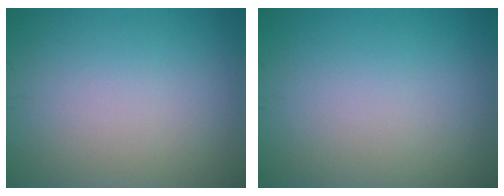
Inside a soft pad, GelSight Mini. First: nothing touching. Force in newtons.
{"total": 0.0}